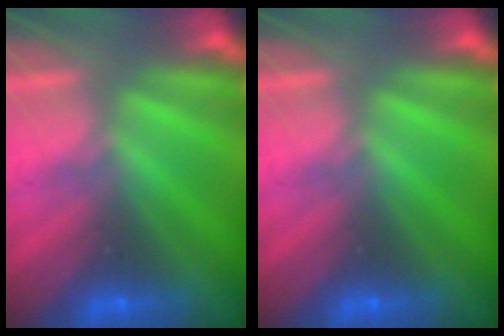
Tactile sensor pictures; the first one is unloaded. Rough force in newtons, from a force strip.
{"total": 0.0}